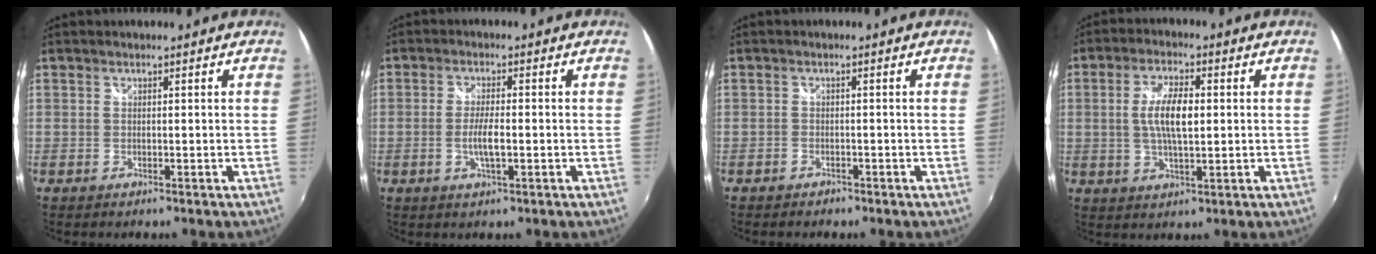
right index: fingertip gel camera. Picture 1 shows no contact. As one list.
[{"total": 4.4, "force": [-1.0, 0.9, 4.2], "torque": [-0.082, -0.003, -0.019]}, {"total": 1.7, "force": [-1.4, 1.0, 0.2], "torque": [-0.010, -0.002, -0.024]}, {"total": 7.7, "force": [0.6, 2.7, 7.1], "torque": [-0.136, 0.005, 0.011]}]